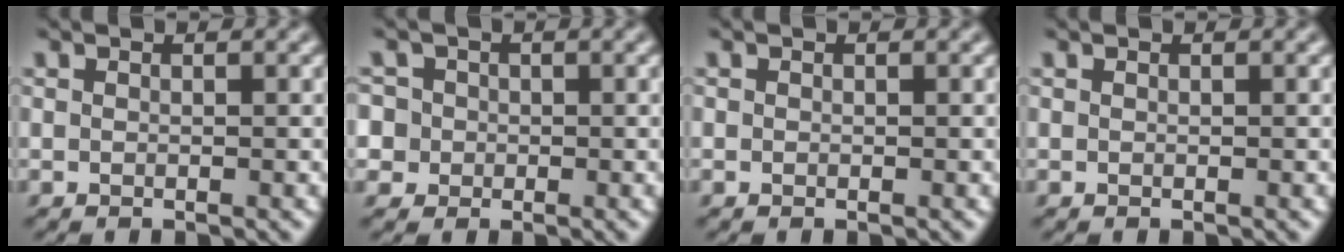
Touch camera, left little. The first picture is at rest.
{"total": 5.0, "force": [0.7, 4.7, 1.7], "torque": [-0.037, 0.036, -0.012]}
{"total": 0.0}
{"total": 0.0}